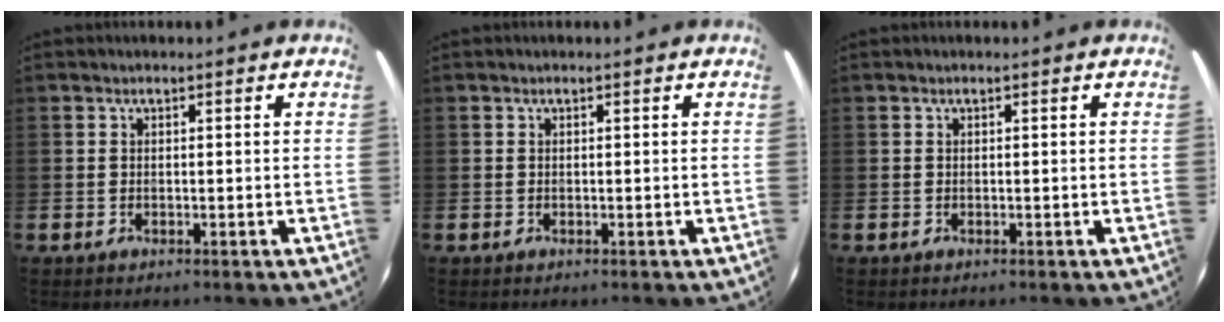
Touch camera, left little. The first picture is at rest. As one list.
[{"total": 0.0}, {"total": 0.0}]